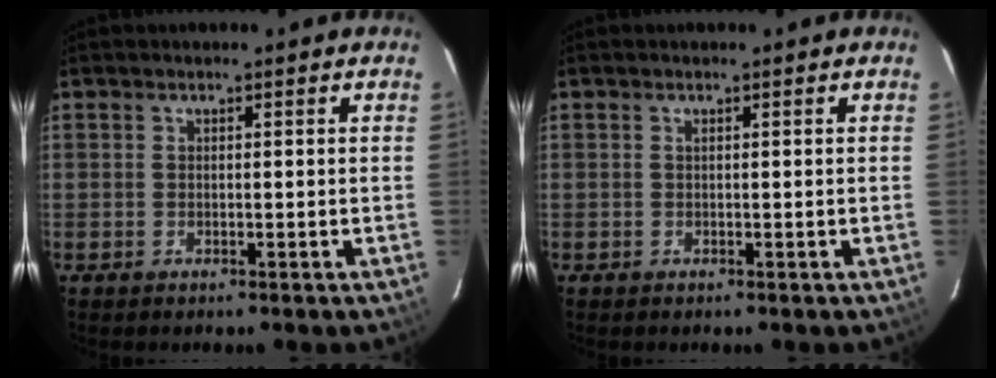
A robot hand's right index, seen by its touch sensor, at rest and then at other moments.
{"total": 0.0}